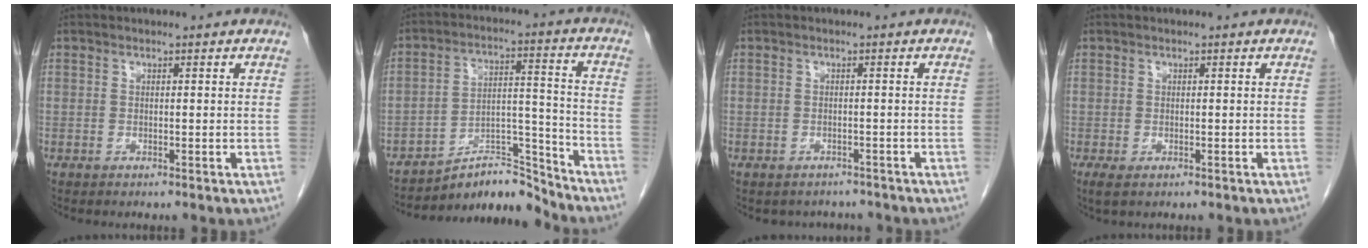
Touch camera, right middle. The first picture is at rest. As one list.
[{"total": 9.2, "force": [-9.1, 1.3, 1.2], "torque": [-0.014, 0.052, -0.155]}, {"total": 3.4, "force": [-2.9, 1.6, 0.0], "torque": [0.000, 0.008, -0.039]}, {"total": 1.7, "force": [-0.9, 0.8, 1.2], "torque": [-0.022, -0.005, -0.009]}]